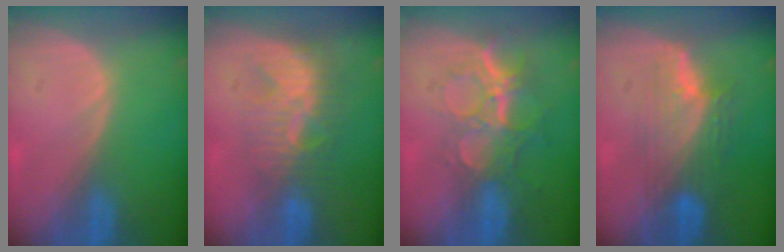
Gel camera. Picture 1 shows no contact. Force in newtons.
{"total": 8.6, "press": 7.5, "slide": 4.0}
{"total": 9.2, "press": 7.7, "slide": 5.0}
{"total": 7.5, "press": 7.1, "slide": 2.6}